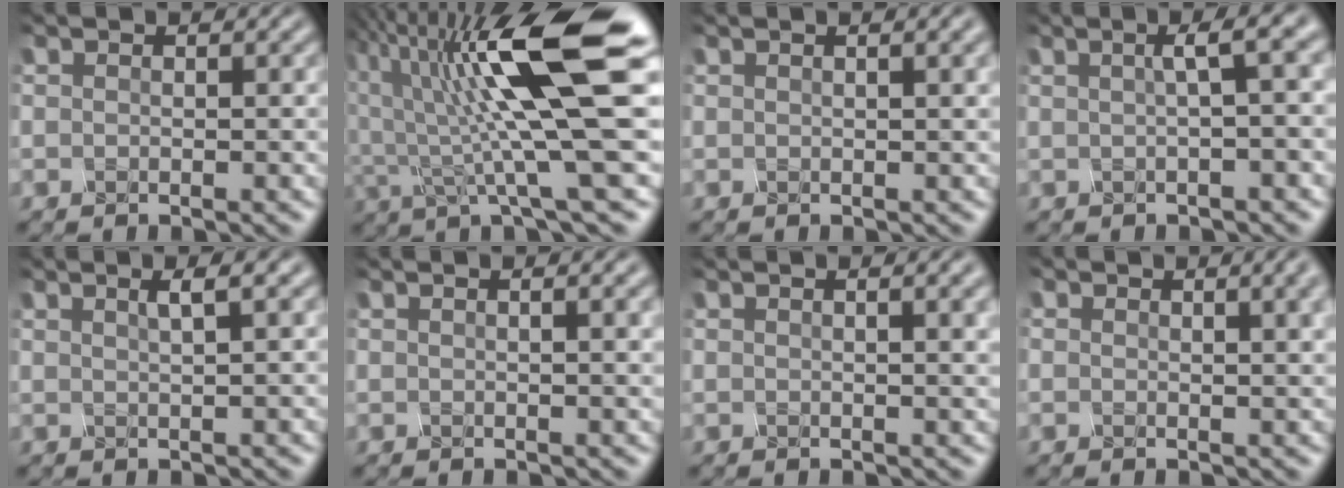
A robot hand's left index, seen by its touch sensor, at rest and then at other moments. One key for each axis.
{"total": 10.9, "fx": 2.1, "fy": 1.5, "fz": 10.6, "tx": -0.191, "ty": 0.003, "tz": 0.055}
{"total": 5.3, "fx": 2.6, "fy": 2.4, "fz": 3.9, "tx": -0.022, "ty": 0.039, "tz": 0.020}
{"total": 2.9, "fx": 0.2, "fy": 0.2, "fz": 2.9, "tx": -0.038, "ty": 0.015, "tz": 0.018}
{"total": 1.4, "fx": 0.7, "fy": -0.1, "fz": 1.2, "tx": -0.008, "ty": 0.010, "tz": 0.014}
{"total": 5.2, "fx": 2.3, "fy": 2.3, "fz": 4.1, "tx": -0.029, "ty": 0.036, "tz": 0.016}
{"total": 6.7, "fx": 3.0, "fy": 2.9, "fz": 5.2, "tx": -0.030, "ty": 0.045, "tz": 0.025}
{"total": 3.3, "fx": 1.6, "fy": 1.3, "fz": 2.6, "tx": -0.014, "ty": 0.016, "tz": 0.024}